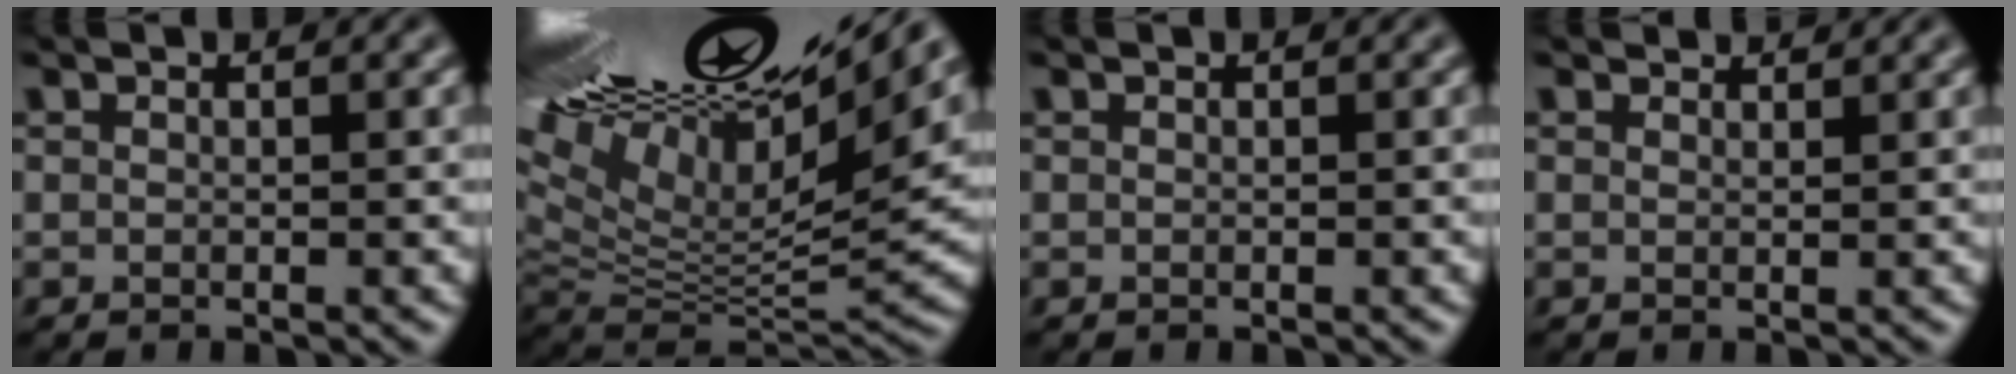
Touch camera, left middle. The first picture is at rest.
{"total": 18.7, "force": [10.8, 5.7, 14.1], "torque": [-0.275, 0.040, 0.183]}
{"total": 0.0}
{"total": 1.8, "force": [1.7, 0.3, 0.3], "torque": [-0.013, -0.001, 0.020]}